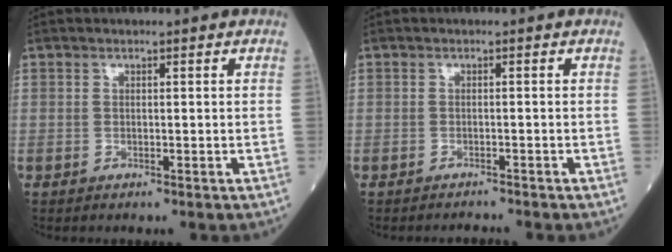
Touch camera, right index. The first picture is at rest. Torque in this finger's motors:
{"motor_torque": [0.05, -0.03, 0.03, 0.00]}